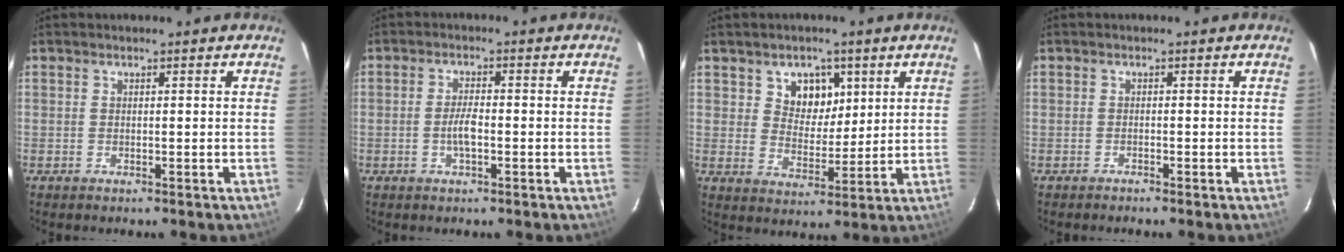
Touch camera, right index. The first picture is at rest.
{"total": 3.3, "force": [-1.0, 1.0, 3.0], "torque": [-0.060, 0.003, -0.019]}
{"total": 6.9, "force": [3.1, 5.3, 3.0], "torque": [-0.045, 0.005, 0.058]}
{"total": 0.7, "force": [-0.6, -0.1, 0.1], "torque": [-0.002, -0.002, -0.012]}